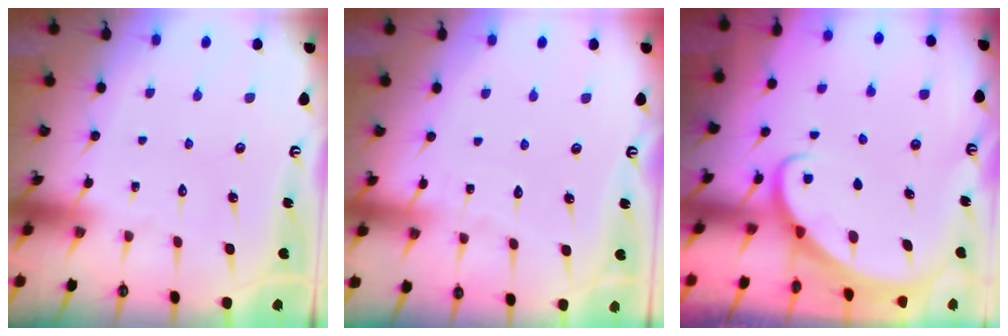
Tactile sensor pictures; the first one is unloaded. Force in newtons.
{"total": 2.6, "press": 2.6, "slide": 0.3}
{"total": 2.2, "press": 2.2, "slide": 0.2}